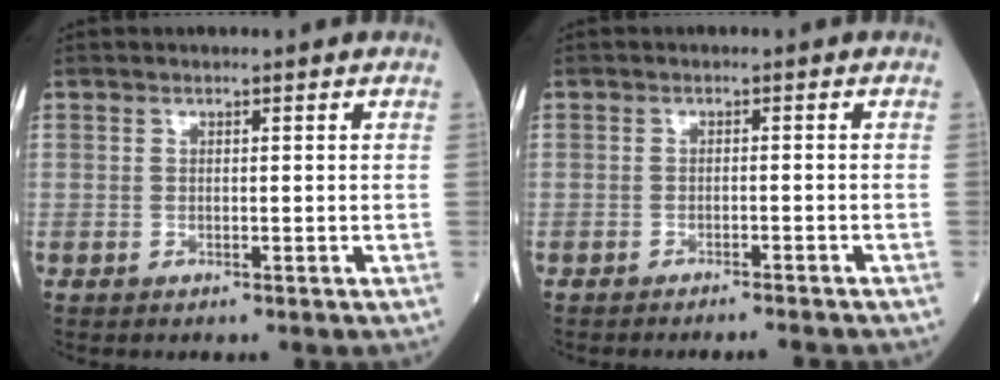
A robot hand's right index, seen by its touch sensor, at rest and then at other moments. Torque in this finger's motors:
{"motor_torque": [-0.12, -0.18, 0.00, 0.00]}